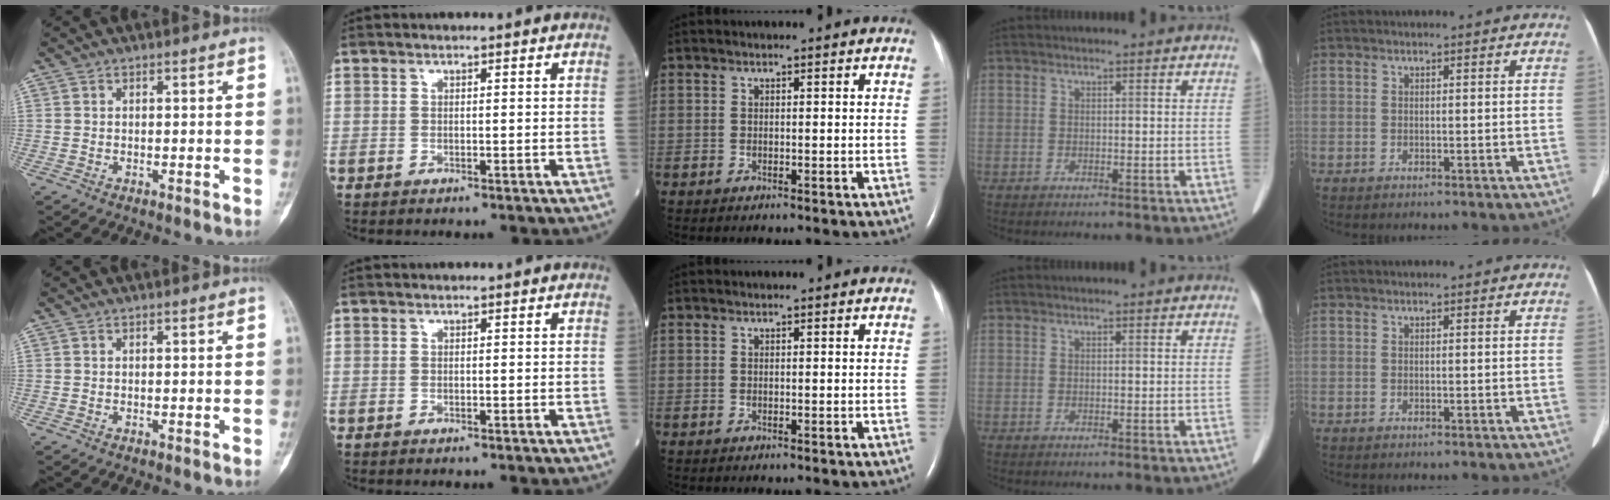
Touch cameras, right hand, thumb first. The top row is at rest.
{}